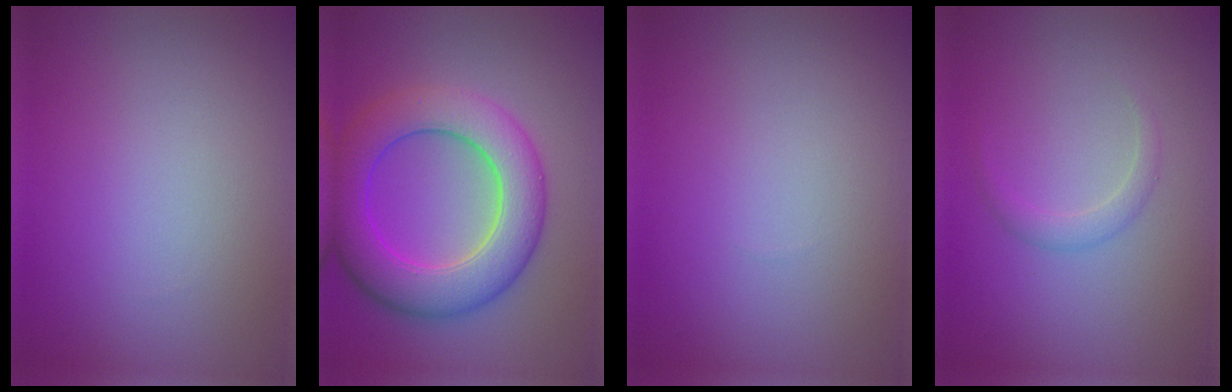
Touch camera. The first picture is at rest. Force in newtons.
{"total": 8.3, "press": 8.3, "slide": 0.2}
{"total": 0.0}
{"total": 1.2, "press": 1.2, "slide": 0.0}